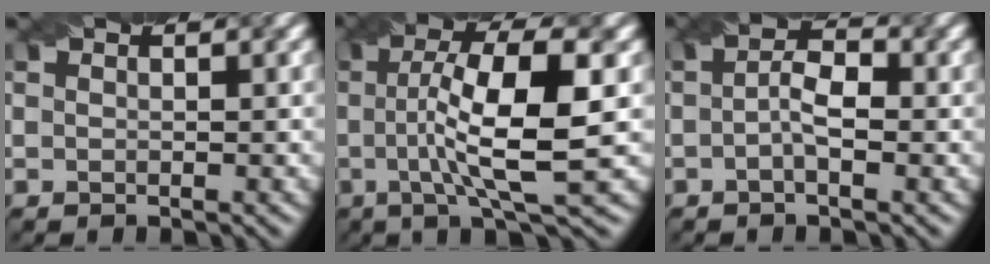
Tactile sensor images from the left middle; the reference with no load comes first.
{"total": 9.5, "force": [0.2, 2.2, 9.3], "torque": [-0.143, 0.013, 0.003]}
{"total": 2.7, "force": [-0.5, 0.9, 2.5], "torque": [-0.049, 0.004, -0.011]}